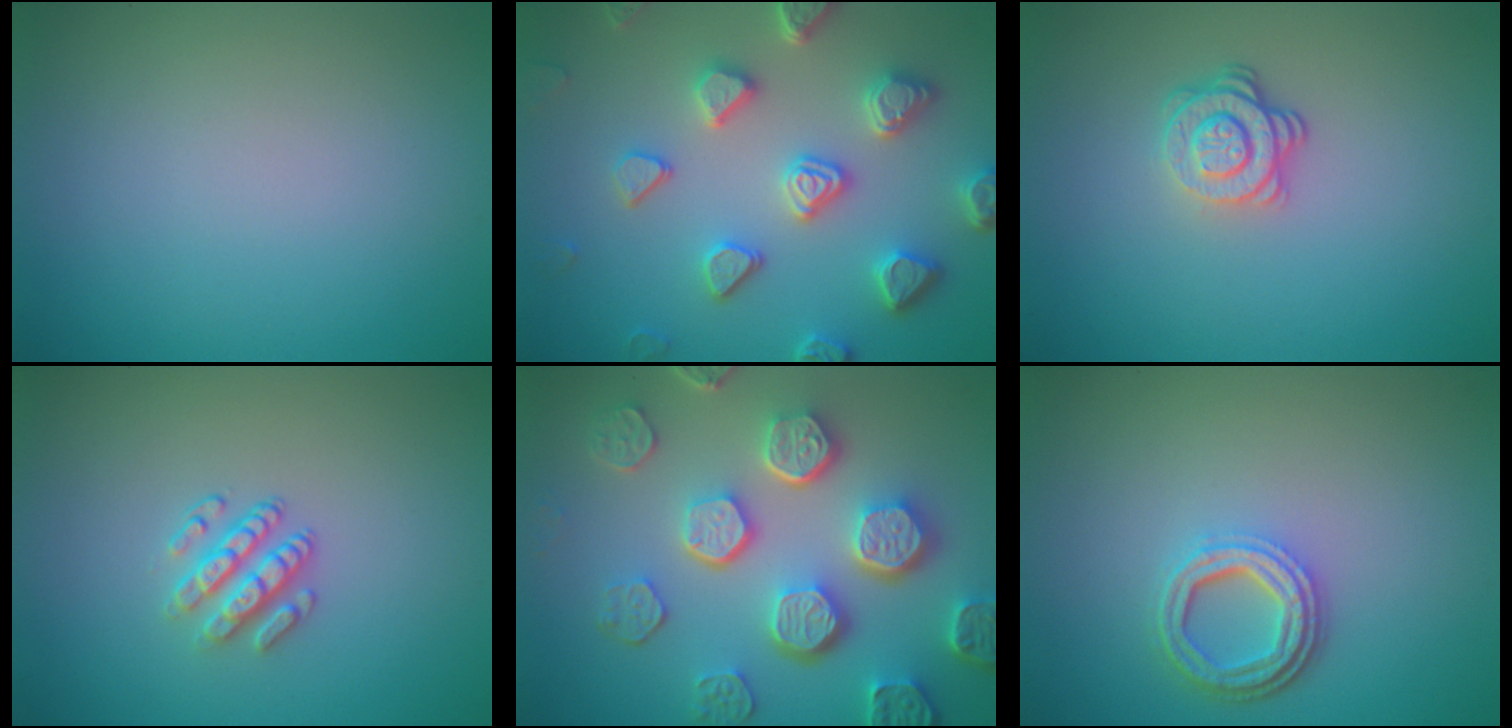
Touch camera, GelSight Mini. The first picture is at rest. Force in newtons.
{"total": 5.5, "press": 4.9, "slide": 2.5}
{"total": 3.1, "press": 2.5, "slide": 1.8}
{"total": 2.3, "press": 1.9, "slide": 1.4}
{"total": 7.9, "press": 6.0, "slide": 5.0}
{"total": 3.9, "press": 3.0, "slide": 2.5}